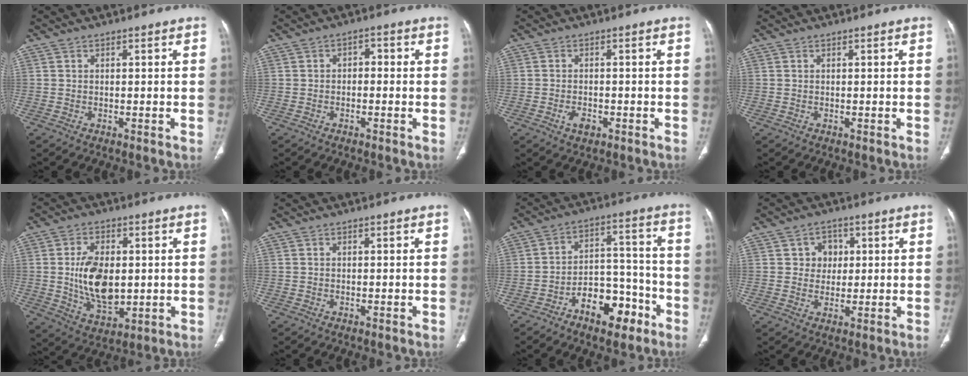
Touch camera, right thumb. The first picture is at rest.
{"total": 2.4, "force": [-0.5, 1.7, 1.7], "torque": [-0.014, 0.017, -0.015]}
{"total": 2.6, "force": [-1.3, 1.5, 1.7], "torque": [-0.029, 0.003, -0.020]}
{"total": 0.0}
{"total": 12.4, "force": [0.4, 7.4, 9.9], "torque": [-0.160, -0.012, 0.019]}
{"total": 0.0}
{"total": 11.9, "force": [-6.7, 6.5, 7.3], "torque": [-0.082, 0.065, -0.104]}
{"total": 4.6, "force": [1.2, 4.1, 1.8], "torque": [0.003, 0.001, 0.013]}